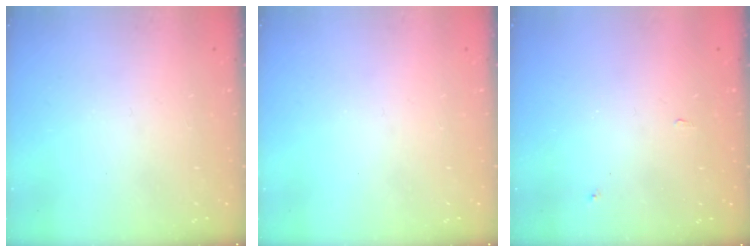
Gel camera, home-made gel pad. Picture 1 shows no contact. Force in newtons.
{"total": 0.0}
{"total": 4.8, "press": 4.7, "slide": 0.4}